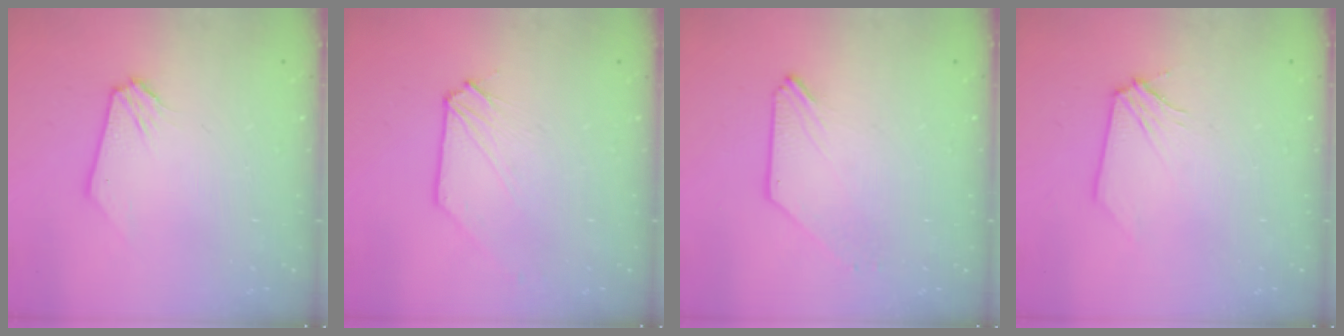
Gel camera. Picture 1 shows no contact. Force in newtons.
{"total": 0.6, "press": 0.6, "slide": 0.1}
{"total": 0.0}
{"total": 0.6, "press": 0.6, "slide": 0.1}